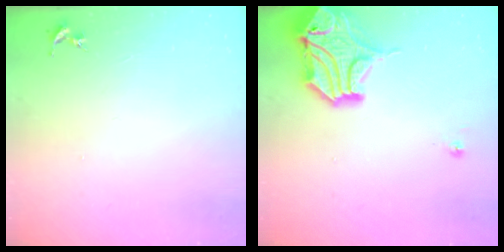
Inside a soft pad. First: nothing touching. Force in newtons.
{"total": 18.1, "press": 17.9, "slide": 2.5}